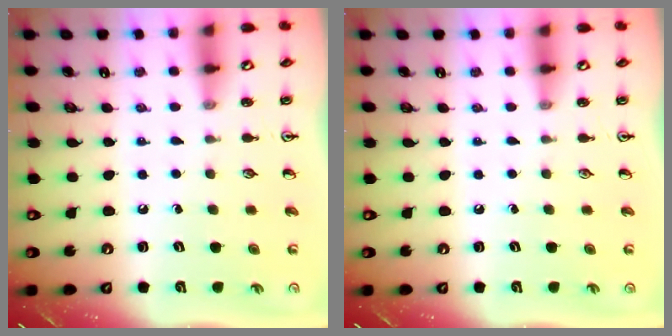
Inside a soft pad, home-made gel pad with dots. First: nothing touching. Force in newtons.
{"total": 0.0}